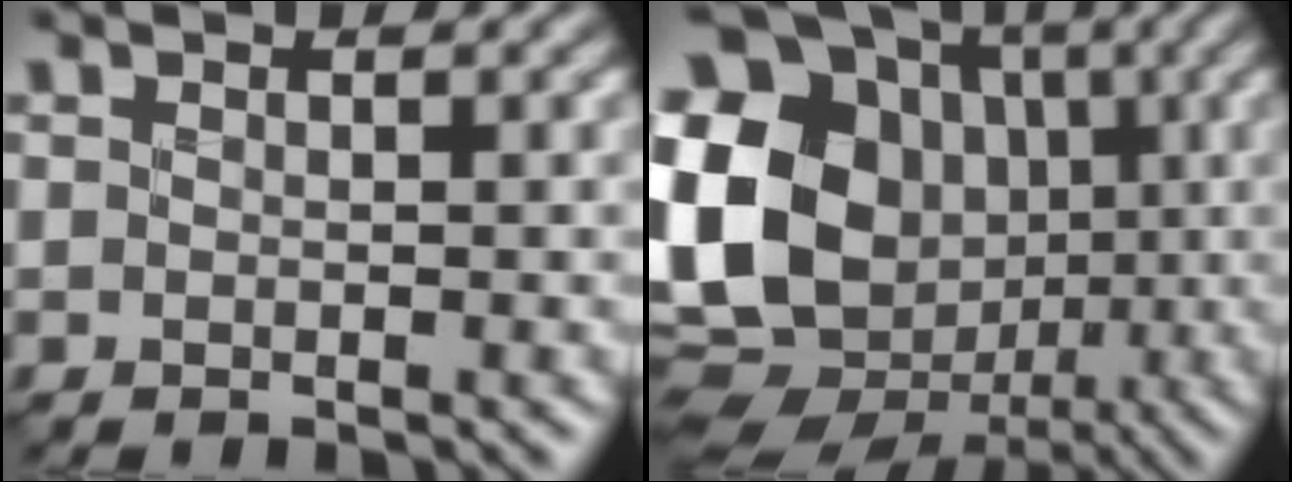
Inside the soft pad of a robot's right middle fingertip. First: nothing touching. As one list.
[{"total": 20.2, "force": [-0.8, 17.5, 10.0], "torque": [-0.215, 0.021, -0.067]}]